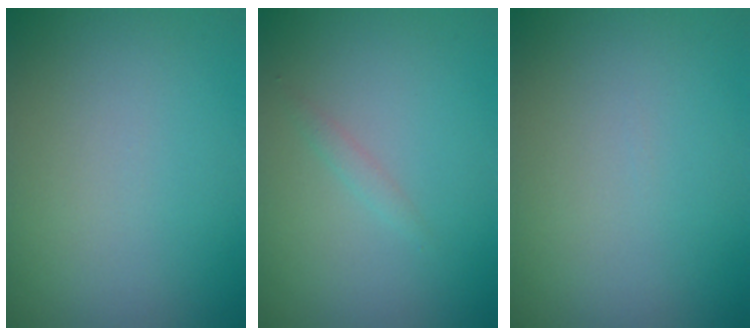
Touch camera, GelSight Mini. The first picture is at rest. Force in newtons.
{"total": 0.7, "press": 0.7, "slide": 0.1}
{"total": 0.0}